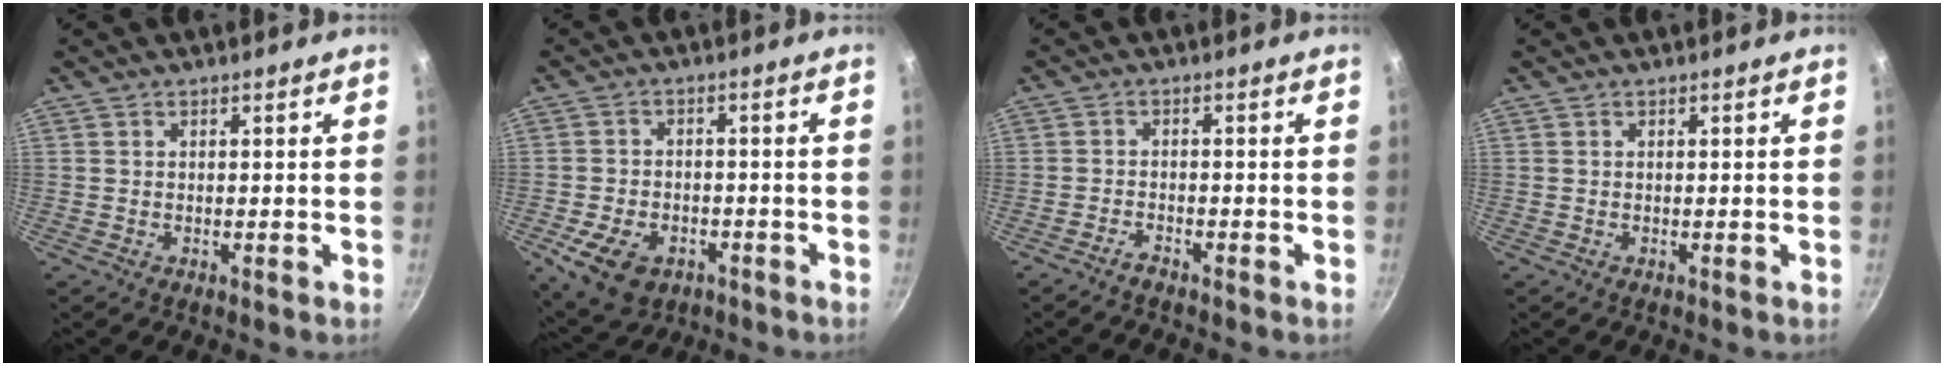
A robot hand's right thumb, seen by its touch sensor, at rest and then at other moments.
{"total": 9.7, "force": [-4.1, 6.6, 5.8], "torque": [-0.095, 0.016, -0.063]}
{"total": 1.8, "force": [-1.7, 0.3, 0.5], "torque": [-0.016, 0.017, -0.031]}
{"total": 0.0}